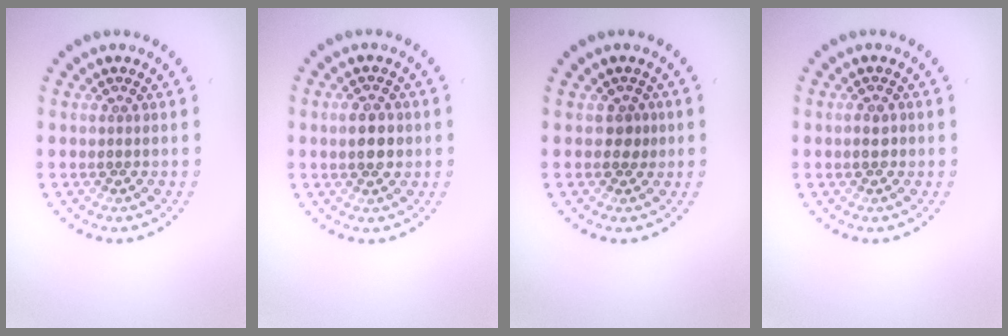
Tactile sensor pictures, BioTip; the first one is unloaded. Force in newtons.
{"total": 2.9, "press": 2.9, "slide": 0.1}
{"total": 1.2, "press": 1.0, "slide": 0.7}
{"total": 1.1, "press": 1.1, "slide": 0.3}